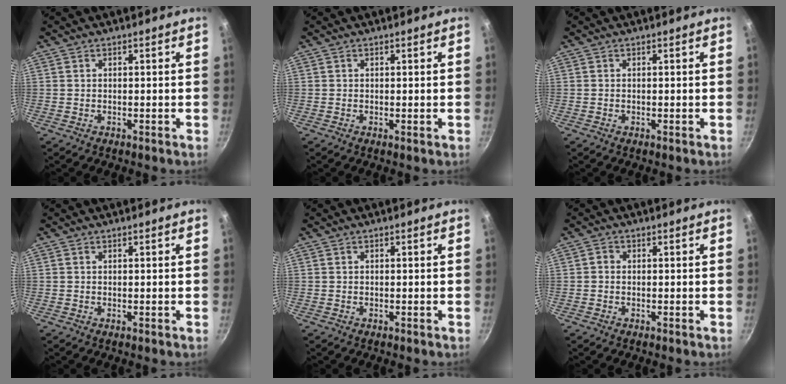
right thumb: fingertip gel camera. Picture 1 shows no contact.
{"total": 0.0}
{"total": 0.0}
{"total": 0.0}
{"total": 0.0}
{"total": 1.1, "force": [-0.5, 0.9, 0.4], "torque": [-0.005, 0.003, -0.013]}